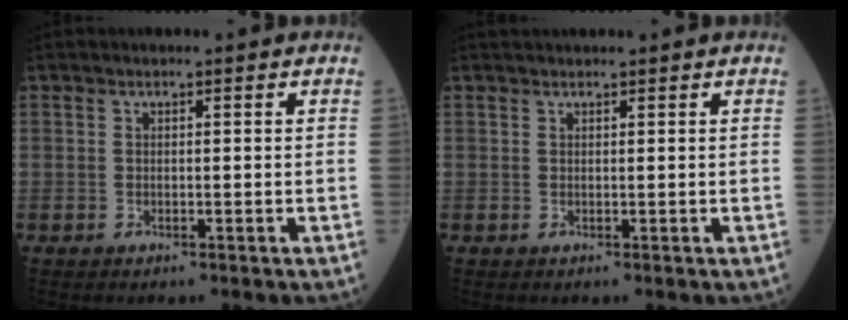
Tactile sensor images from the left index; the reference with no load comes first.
{"total": 2.1, "force": [2.0, 0.1, 0.6], "torque": [-0.007, 0.029, 0.035]}